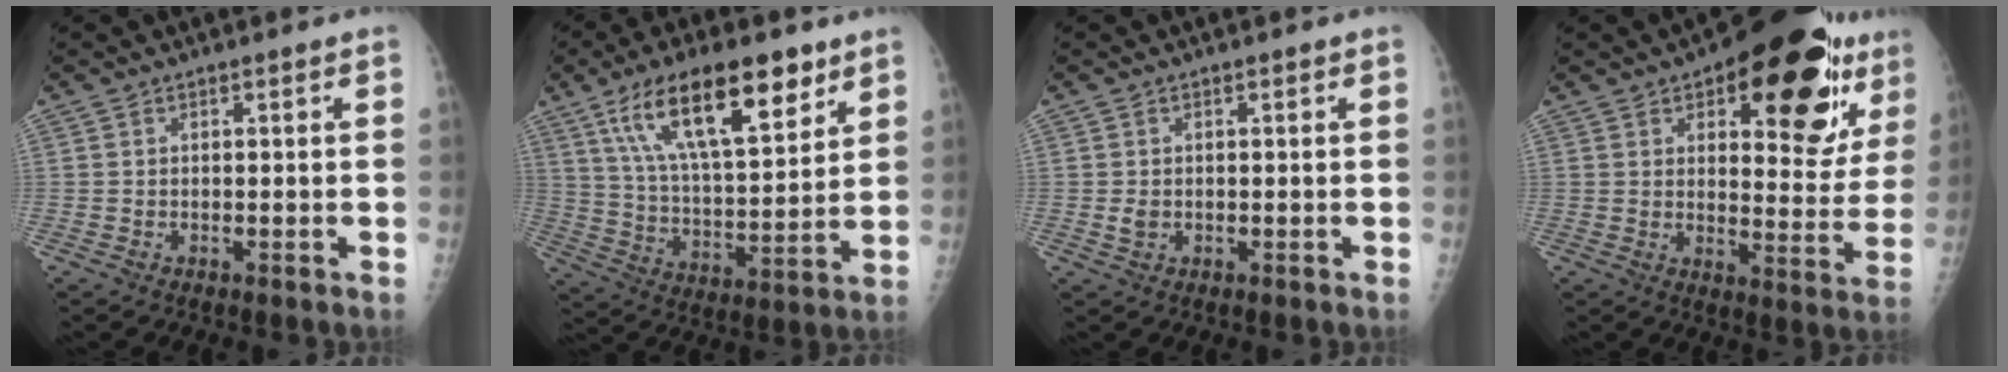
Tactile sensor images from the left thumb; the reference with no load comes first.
{"total": 20.4, "force": [11.4, 7.6, 15.1], "torque": [-0.225, -0.036, 0.203]}
{"total": 1.6, "force": [-0.2, 1.2, 0.9], "torque": [-0.010, -0.001, 0.000]}
{"total": 22.9, "force": [11.6, 9.9, 17.1], "torque": [-0.171, -0.034, 0.157]}